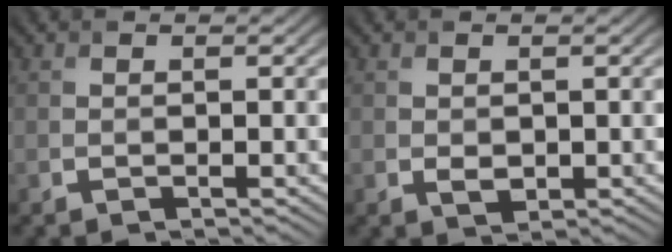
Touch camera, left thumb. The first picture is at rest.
{"total": 1.3, "force": [0.0, 1.0, 0.8], "torque": [-0.017, -0.006, 0.005]}